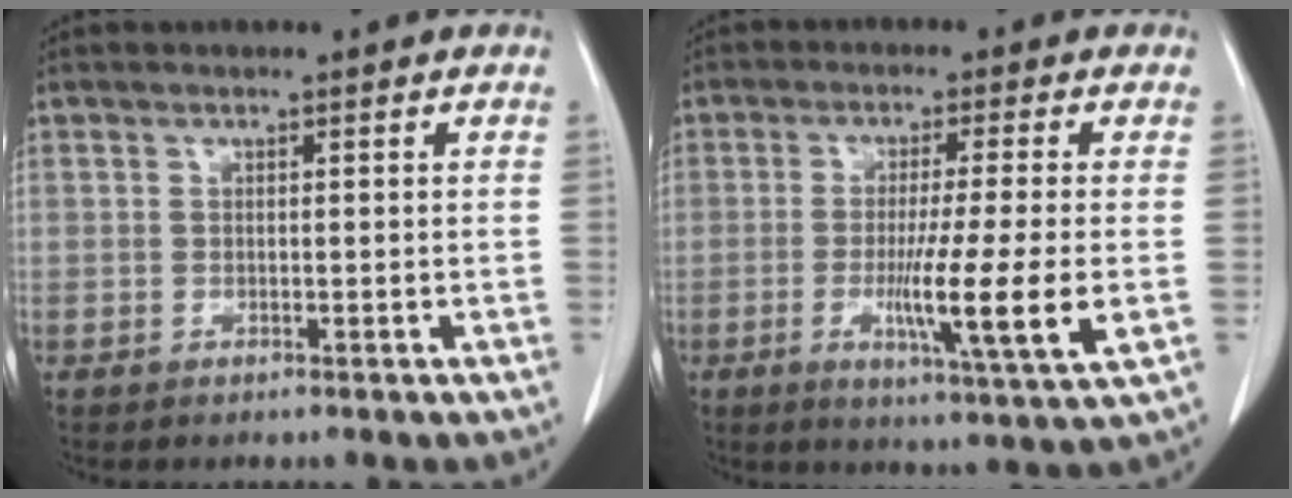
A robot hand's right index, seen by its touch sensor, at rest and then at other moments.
{"total": 11.5, "force": [-2.2, -1.0, 11.2], "torque": [-0.190, -0.036, -0.043]}